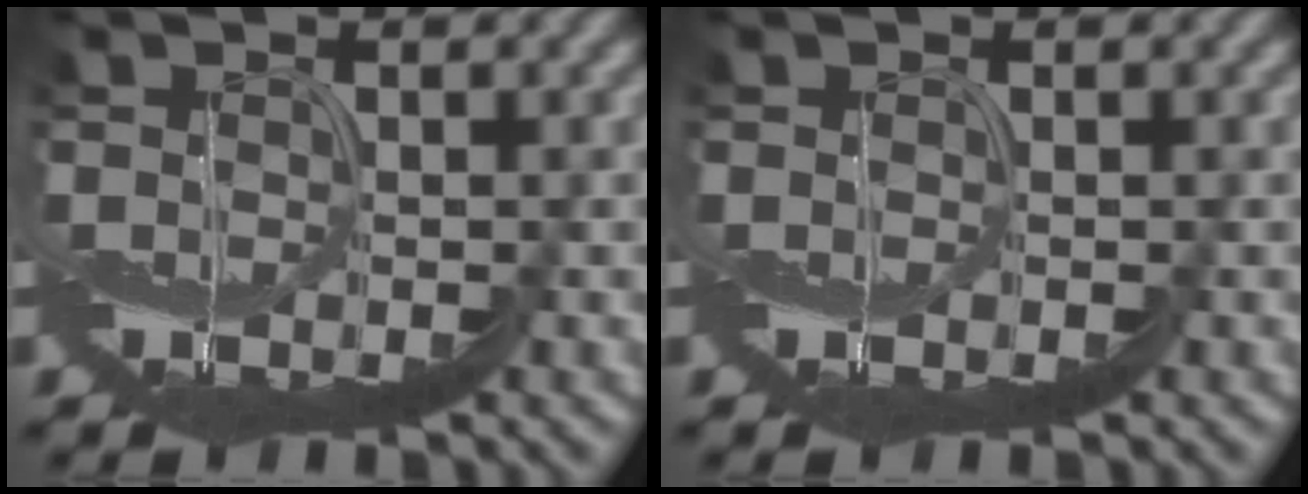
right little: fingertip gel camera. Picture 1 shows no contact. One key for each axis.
{"total": 0.0}